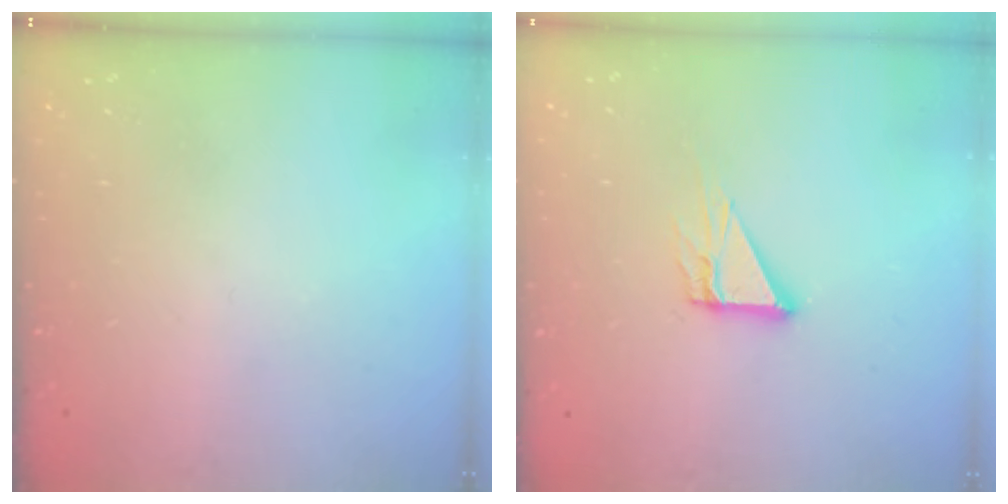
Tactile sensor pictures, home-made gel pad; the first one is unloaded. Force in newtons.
{"total": 4.8, "press": 4.8, "slide": 0.2}